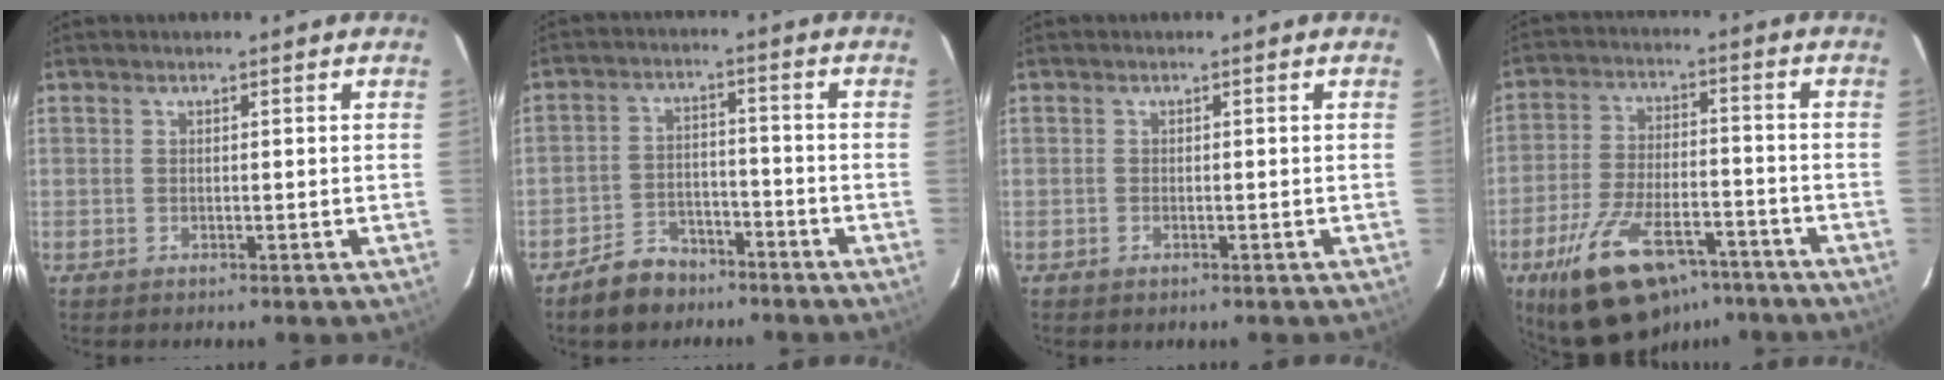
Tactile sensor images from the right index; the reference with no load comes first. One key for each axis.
{"total": 7.9, "fx": -5.9, "fy": 4.7, "fz": 2.2, "tx": -0.062, "ty": 0.020, "tz": -0.087}
{"total": 0.9, "fx": -0.5, "fy": 0.7, "fz": 0.4, "tx": -0.006, "ty": 0.000, "tz": -0.007}
{"total": 18.2, "fx": -12.1, "fy": 8.1, "fz": 10.9, "tx": -0.215, "ty": -0.019, "tz": -0.193}